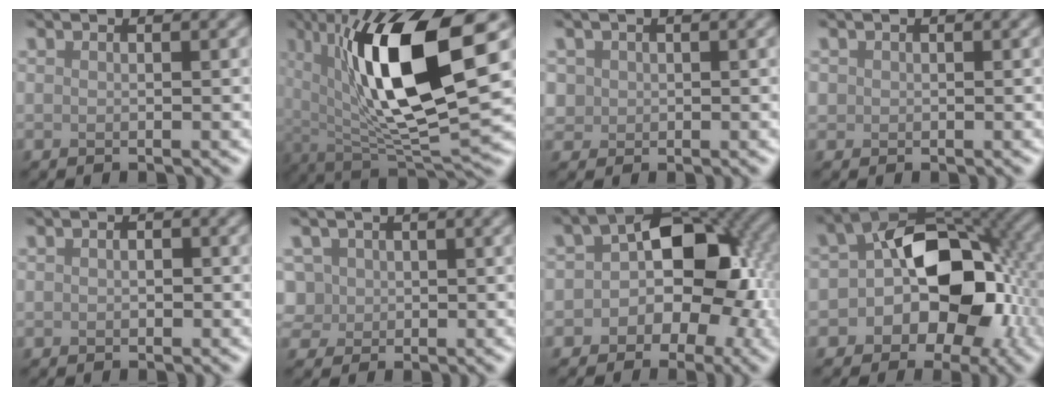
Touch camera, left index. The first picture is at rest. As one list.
[{"total": 13.0, "force": [3.4, 3.8, 12.0], "torque": [-0.206, -0.006, 0.065]}, {"total": 1.2, "force": [0.2, 1.1, 0.1], "torque": [0.004, -0.004, 0.008]}, {"total": 0.5, "force": [0.1, 0.5, 0.1], "torque": [0.004, 0.000, 0.000]}, {"total": 0.6, "force": [-0.1, 0.5, 0.4], "torque": [-0.005, -0.003, -0.003]}, {"total": 3.8, "force": [0.6, 3.5, 1.3], "torque": [-0.023, 0.024, 0.004]}, {"total": 8.2, "force": [-1.0, 5.7, 5.8], "torque": [-0.019, 0.019, -0.029]}, {"total": 11.4, "force": [-1.7, 7.7, 8.3], "torque": [-0.103, 0.005, -0.038]}]